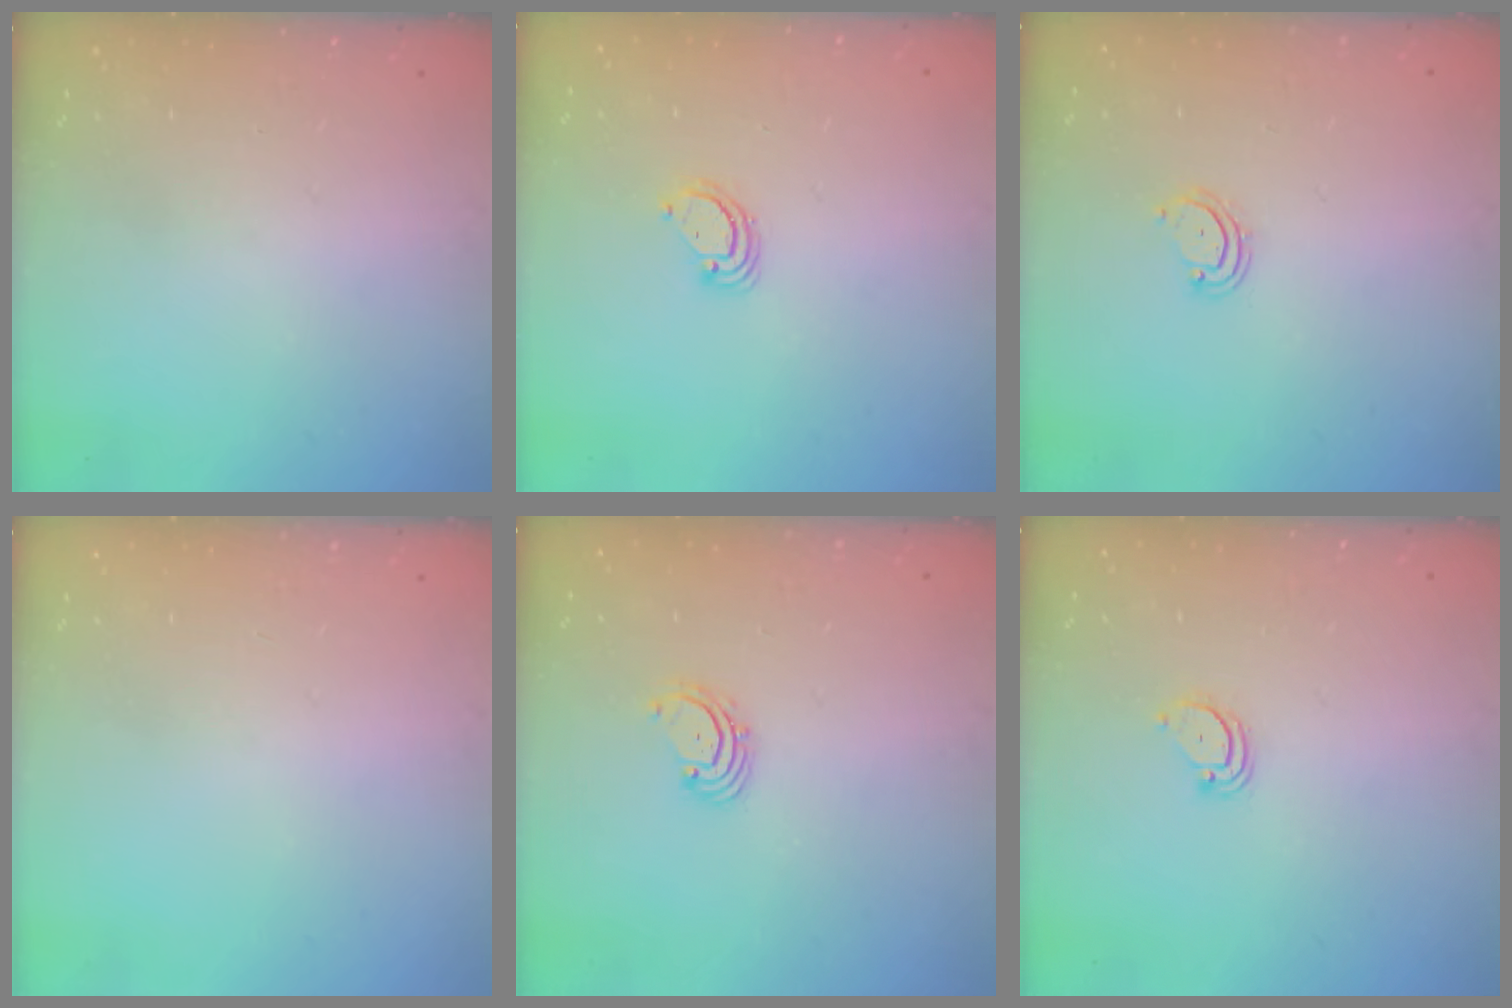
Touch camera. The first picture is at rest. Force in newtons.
{"total": 3.8, "press": 3.8, "slide": 0.3}
{"total": 3.8, "press": 3.8, "slide": 0.4}
{"total": 0.0}
{"total": 2.0, "press": 1.9, "slide": 0.6}
{"total": 3.0, "press": 3.0, "slide": 0.2}